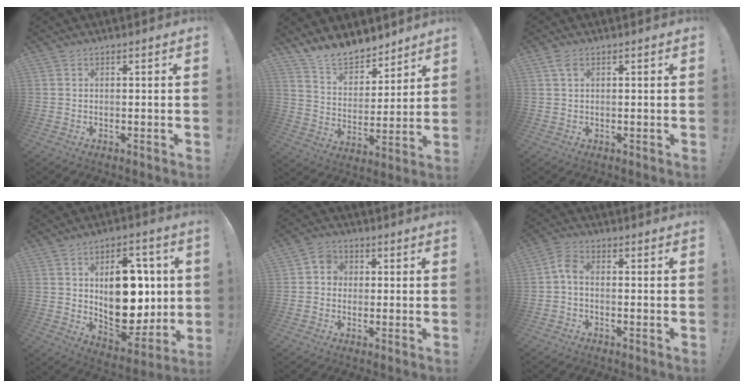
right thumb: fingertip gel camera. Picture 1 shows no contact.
{"total": 11.7, "force": [10.8, 4.1, 2.0], "torque": [-0.053, -0.089, 0.206]}
{"total": 2.3, "force": [1.0, 1.2, 1.6], "torque": [-0.029, 0.000, 0.016]}
{"total": 19.7, "force": [2.8, 12.8, 14.7], "torque": [-0.216, -0.014, 0.060]}
{"total": 4.9, "force": [0.3, 4.5, 1.9], "torque": [-0.028, 0.009, 0.007]}
{"total": 4.3, "force": [-0.6, 2.4, 3.5], "torque": [-0.075, 0.006, -0.012]}